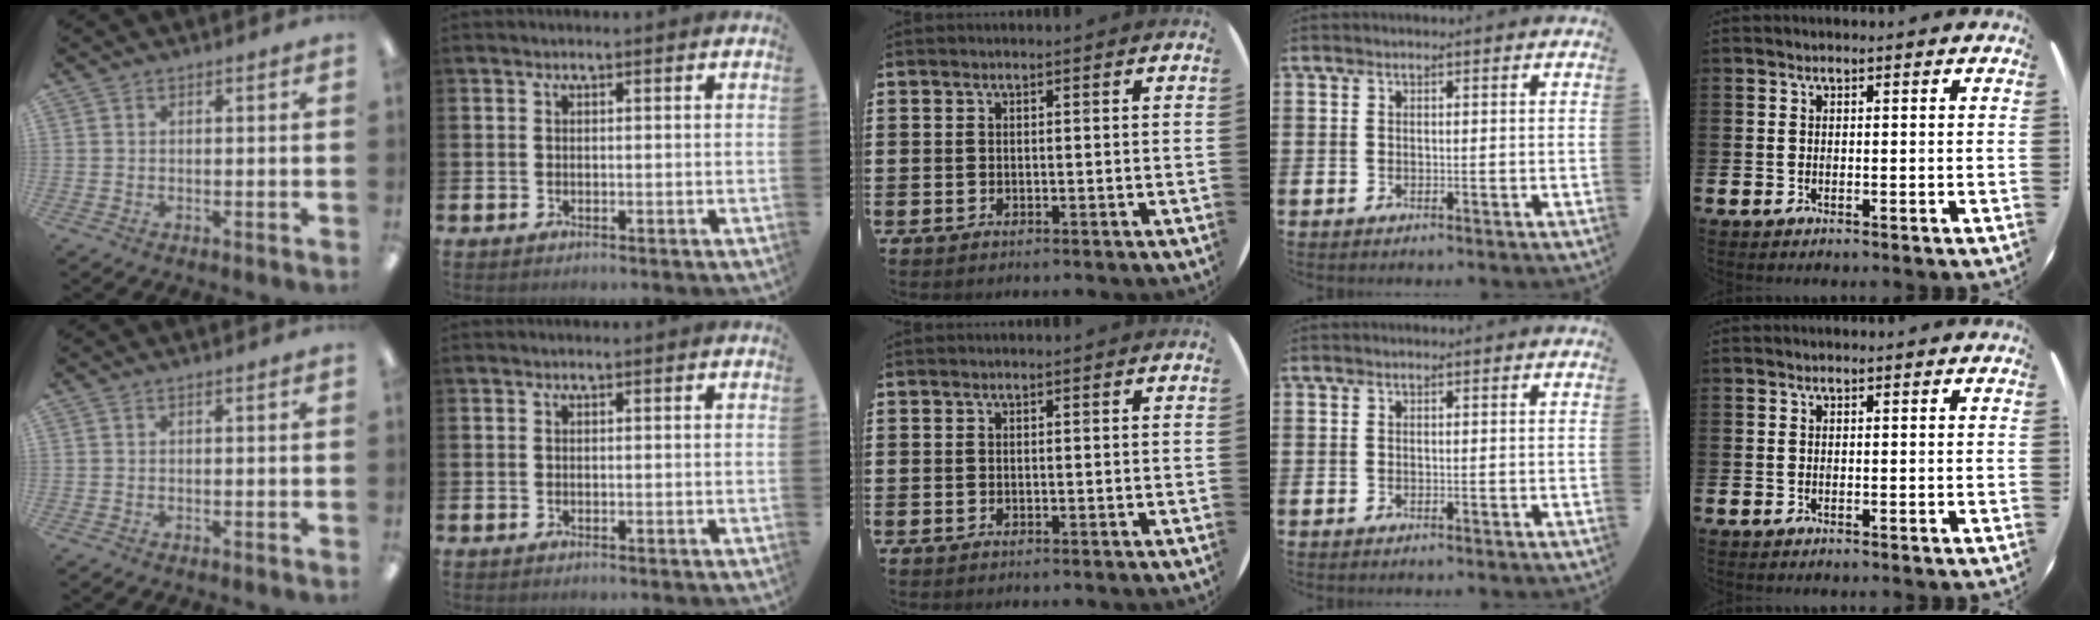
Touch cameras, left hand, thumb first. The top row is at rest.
{}